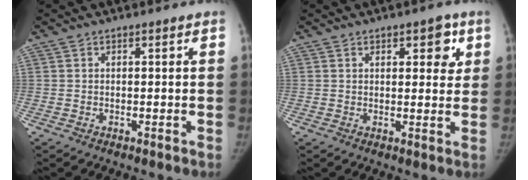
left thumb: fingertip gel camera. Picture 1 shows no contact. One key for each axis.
{"total": 5.8, "fx": 2.6, "fy": 2.8, "fz": 4.3, "tx": -0.027, "ty": -0.010, "tz": 0.030}